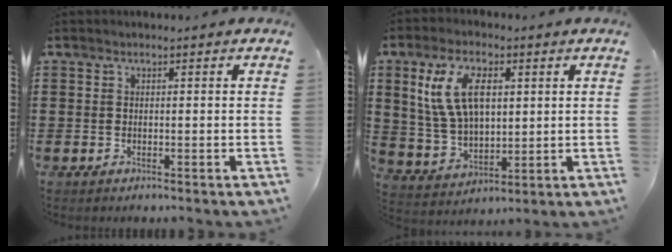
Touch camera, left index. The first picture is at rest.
{"total": 9.8, "force": [3.5, 5.2, 7.6], "torque": [-0.172, 0.011, 0.061]}